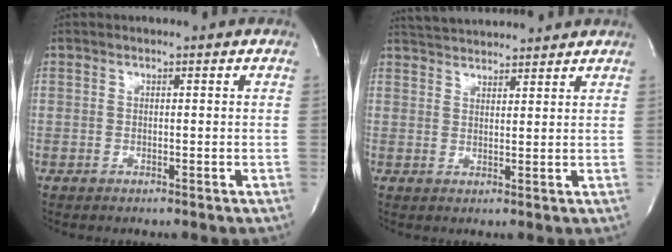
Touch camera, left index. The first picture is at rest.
{"total": 8.6, "force": [8.3, 1.0, 2.2], "torque": [-0.045, 0.031, 0.127]}